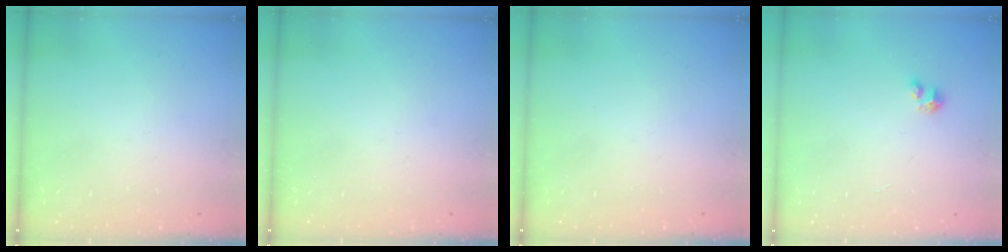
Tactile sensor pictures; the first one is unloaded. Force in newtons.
{"total": 0.0}
{"total": 0.0}
{"total": 2.8, "press": 2.8, "slide": 0.1}